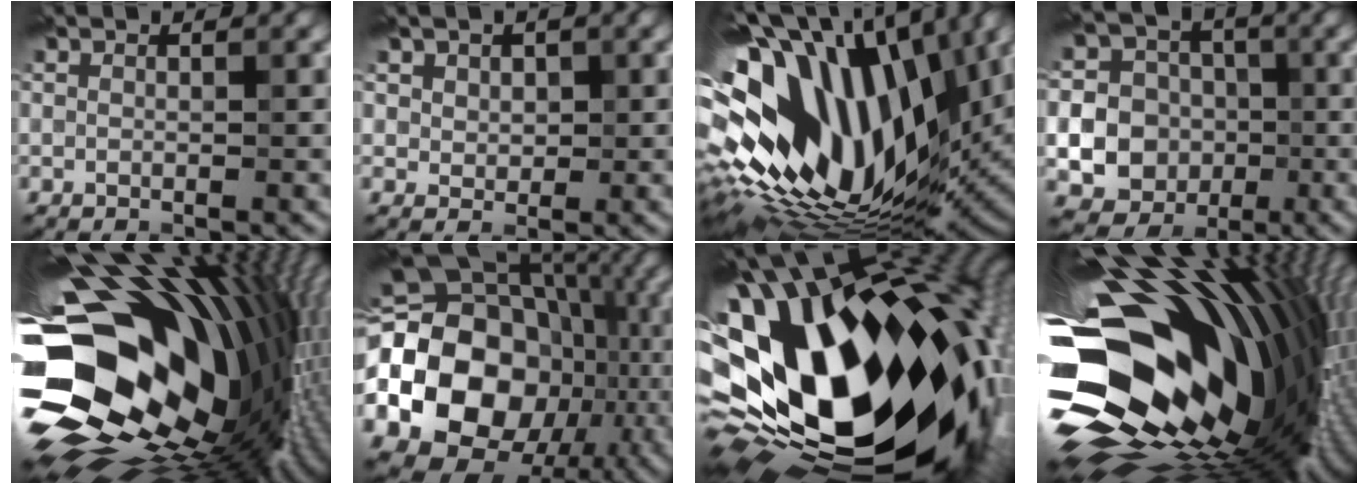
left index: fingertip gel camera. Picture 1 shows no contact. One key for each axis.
{"total": 2.5, "fx": 1.5, "fy": 1.8, "fz": 0.9, "tx": -0.025, "ty": -0.003, "tz": 0.031}
{"total": 18.9, "fx": 2.1, "fy": 11.1, "fz": 15.2, "tx": -0.286, "ty": -0.010, "tz": 0.036}
{"total": 16.7, "fx": -3.2, "fy": 15.8, "fz": 4.3, "tx": -0.117, "ty": -0.012, "tz": -0.076}
{"total": 20.9, "fx": -0.5, "fy": 14.5, "fz": 15.0, "tx": -0.297, "ty": -0.045, "tz": 0.008}
{"total": 19.9, "fx": -3.1, "fy": 16.3, "fz": 11.0, "tx": -0.189, "ty": -0.018, "tz": -0.065}
{"total": 22.3, "fx": -0.6, "fy": 13.5, "fz": 17.8, "tx": -0.339, "ty": -0.096, "tz": 0.020}
{"total": 20.9, "fx": -0.5, "fy": 12.7, "fz": 16.6, "tx": -0.309, "ty": -0.050, "tz": -0.006}